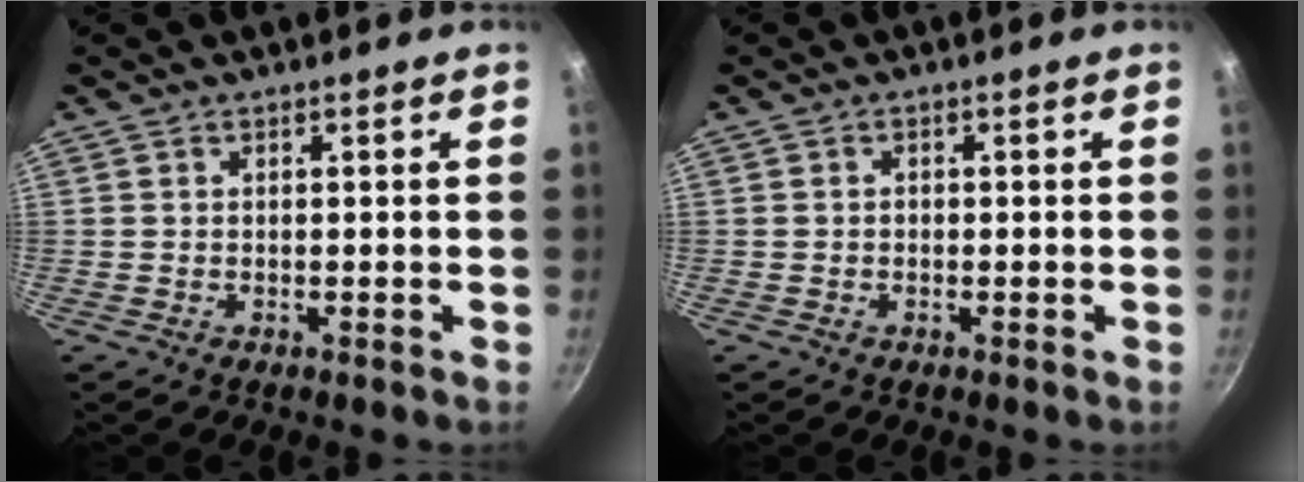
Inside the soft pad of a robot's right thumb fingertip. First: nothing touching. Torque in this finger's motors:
{"motor_torque": [-0.23, 0.39, -0.09, 0.16, 0.02]}